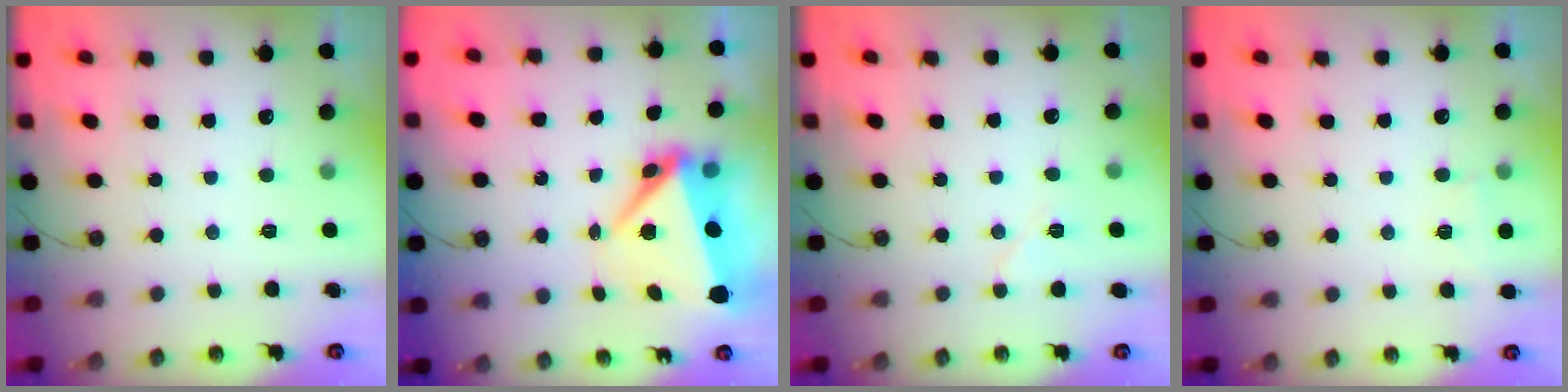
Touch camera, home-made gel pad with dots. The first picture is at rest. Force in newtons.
{"total": 8.4, "press": 8.2, "slide": 1.7}
{"total": 6.3, "press": 5.8, "slide": 2.5}
{"total": 2.6, "press": 2.4, "slide": 0.9}